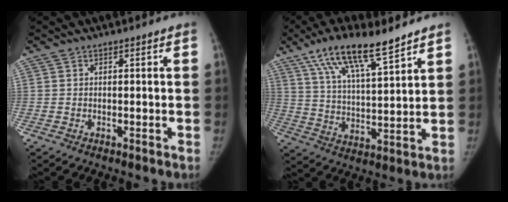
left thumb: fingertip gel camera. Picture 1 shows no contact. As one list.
[{"total": 15.1, "force": [10.1, 3.5, 10.6], "torque": [-0.174, -0.037, 0.188]}]